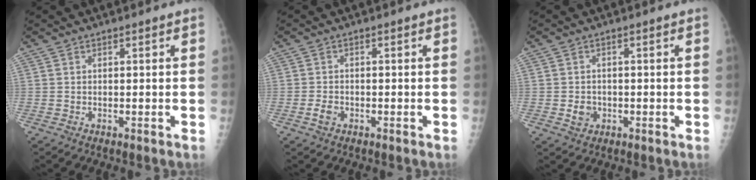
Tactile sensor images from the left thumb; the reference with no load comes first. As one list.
[{"total": 2.0, "force": [-0.9, 1.4, 1.1], "torque": [-0.020, 0.002, -0.018]}, {"total": 2.8, "force": [-0.7, 2.4, 1.2], "torque": [-0.011, 0.003, -0.007]}]